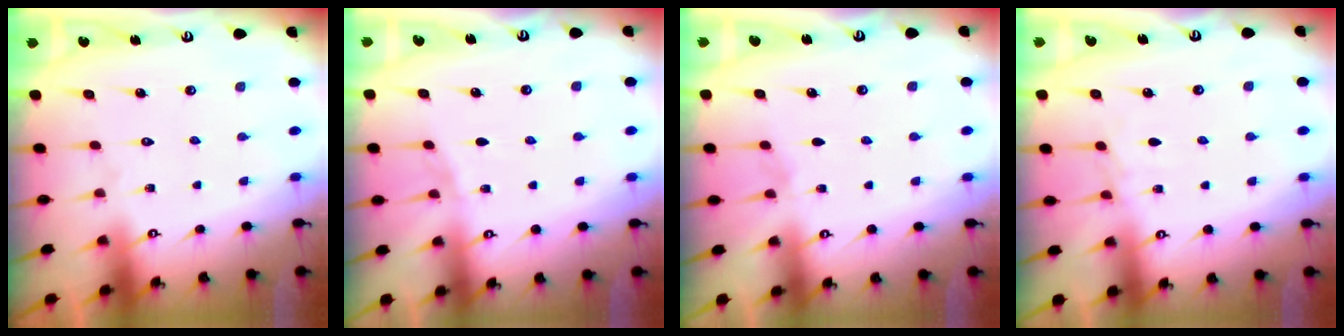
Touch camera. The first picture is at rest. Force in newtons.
{"total": 5.0, "press": 4.2, "slide": 2.7}
{"total": 4.3, "press": 3.5, "slide": 2.6}
{"total": 3.1, "press": 3.1, "slide": 0.5}